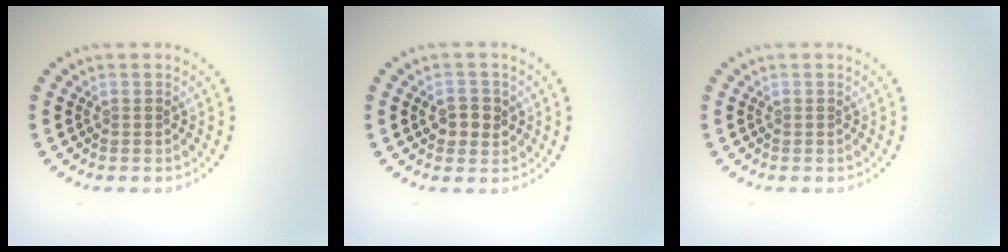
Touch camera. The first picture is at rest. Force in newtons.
{"total": 2.4, "press": 2.3, "slide": 0.4}
{"total": 0.0}